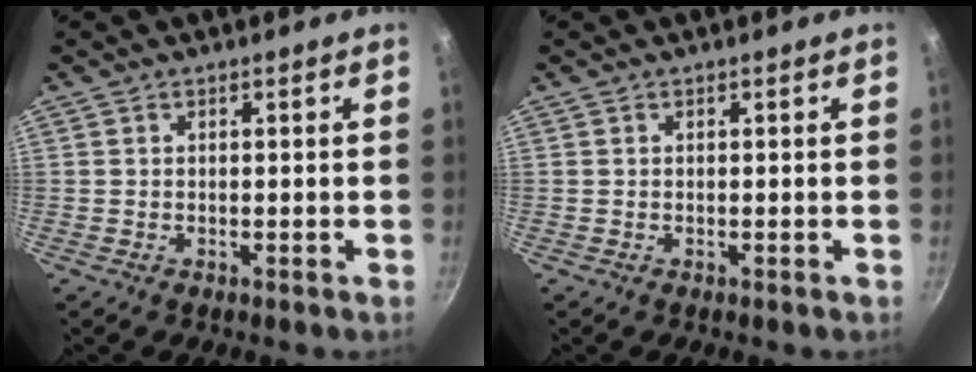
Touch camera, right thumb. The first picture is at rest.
{"total": 0.0}